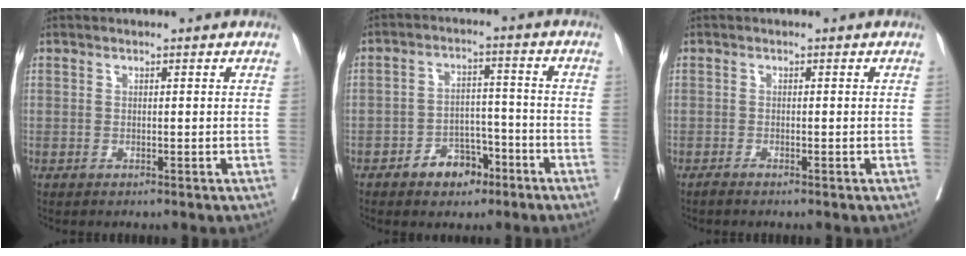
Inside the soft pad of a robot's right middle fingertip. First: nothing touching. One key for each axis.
{"total": 6.0, "fx": -3.8, "fy": 3.7, "fz": 2.9, "tx": -0.041, "ty": 0.016, "tz": -0.058}
{"total": 0.7, "fx": -0.6, "fy": -0.1, "fz": 0.3, "tx": -0.010, "ty": -0.002, "tz": -0.013}